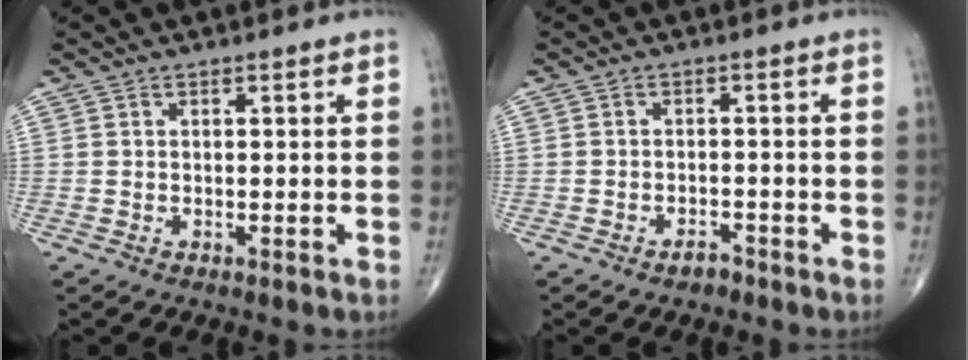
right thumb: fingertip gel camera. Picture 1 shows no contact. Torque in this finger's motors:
{"motor_torque": [-0.17, -0.01, -0.11, -0.04, 0.00]}